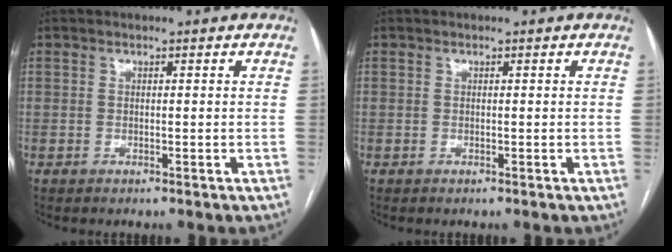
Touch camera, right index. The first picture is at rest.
{"total": 0.0}